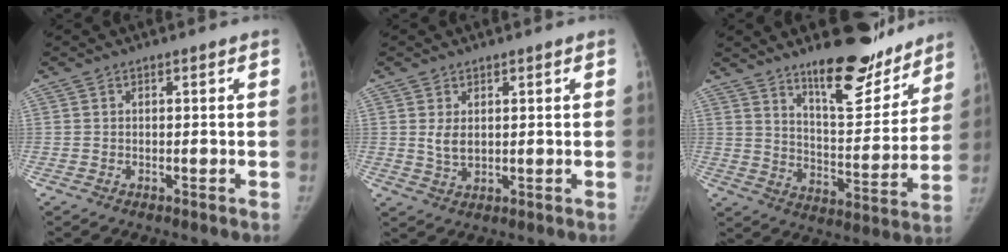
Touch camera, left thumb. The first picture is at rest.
{"total": 3.0, "force": [0.8, 2.0, 2.1], "torque": [-0.027, -0.012, 0.022]}
{"total": 17.5, "force": [13.3, 5.9, 9.6], "torque": [-0.087, -0.104, 0.203]}